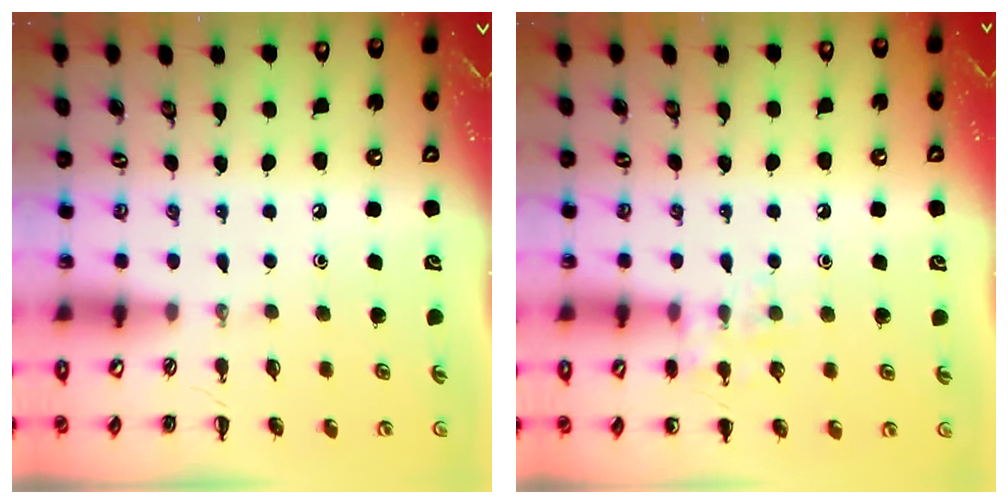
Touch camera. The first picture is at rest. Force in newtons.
{"total": 7.8, "press": 7.7, "slide": 0.9}